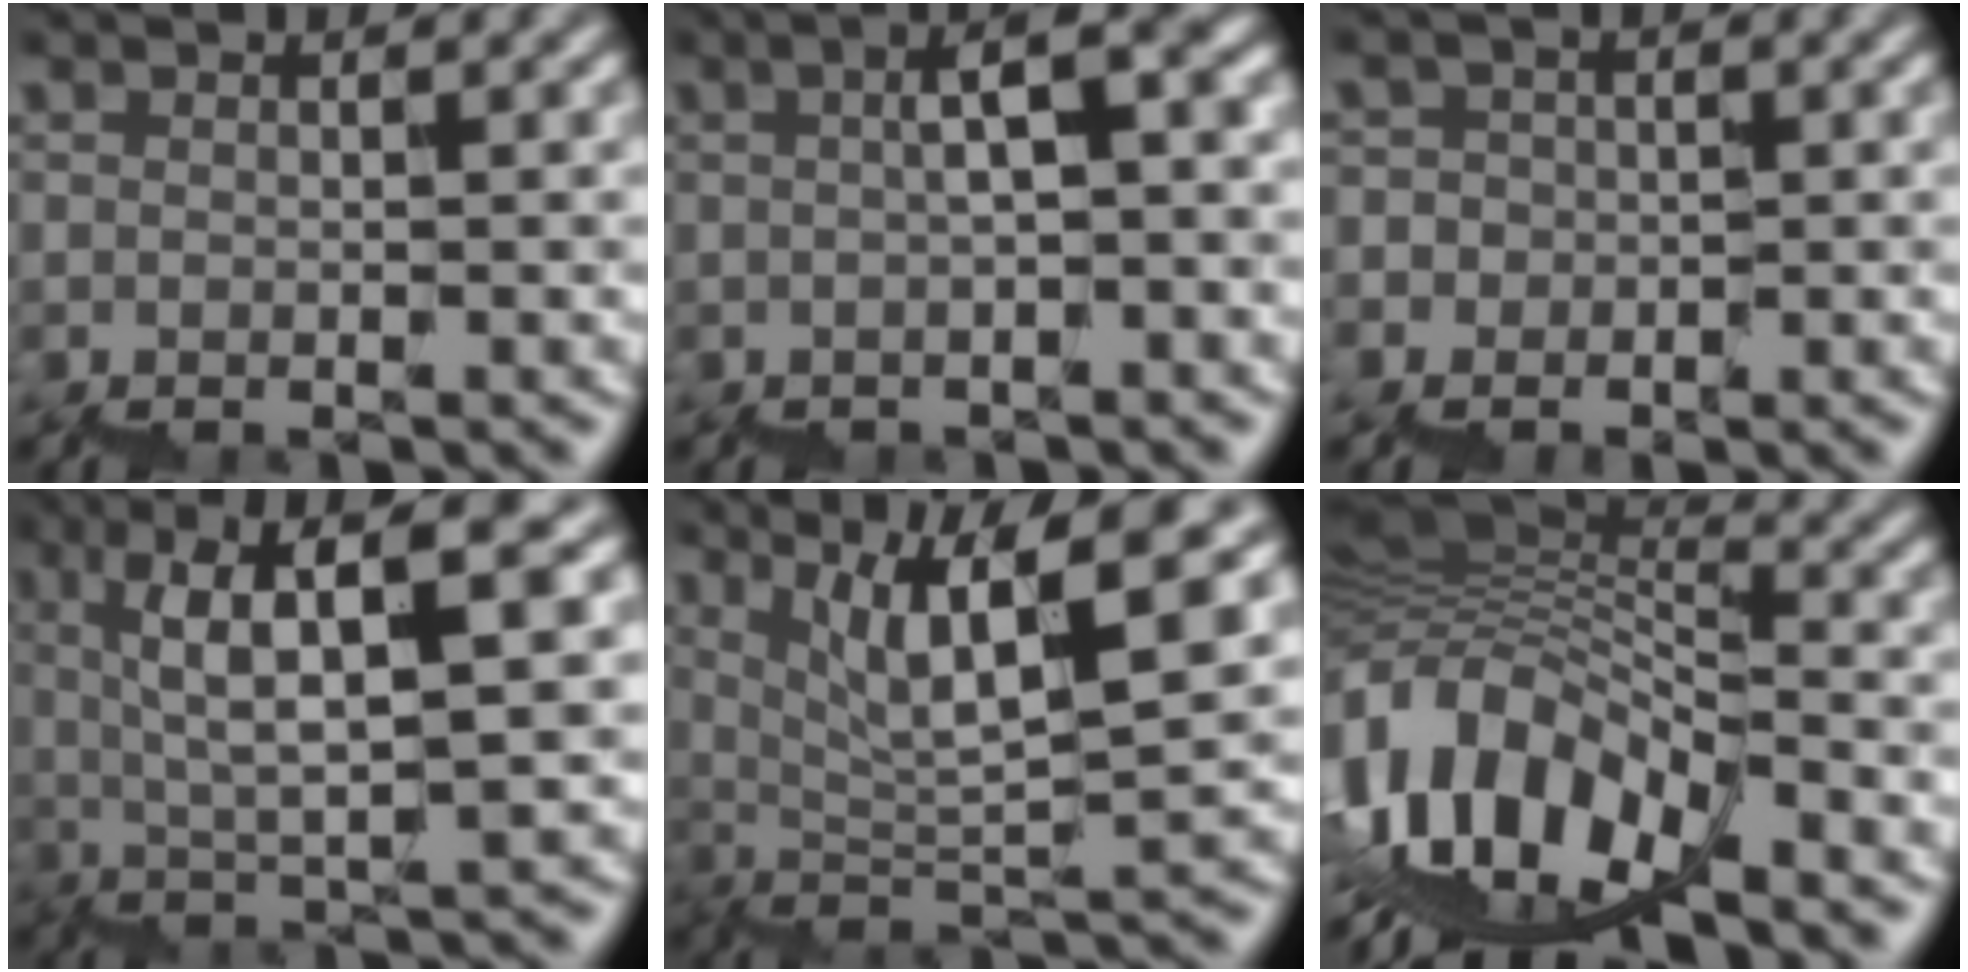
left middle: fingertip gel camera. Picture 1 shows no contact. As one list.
[{"total": 4.9, "force": [0.5, 1.1, 4.7], "torque": [-0.060, 0.030, 0.000]}, {"total": 1.3, "force": [-0.3, 0.8, -1.0], "torque": [0.009, 0.012, -0.014]}, {"total": 8.5, "force": [4.5, 1.7, 7.0], "torque": [-0.099, 0.027, 0.077]}, {"total": 7.7, "force": [4.7, 1.1, 6.0], "torque": [-0.092, 0.019, 0.085]}, {"total": 8.7, "force": [-2.1, 4.6, 7.2], "torque": [-0.143, 0.039, -0.045]}]